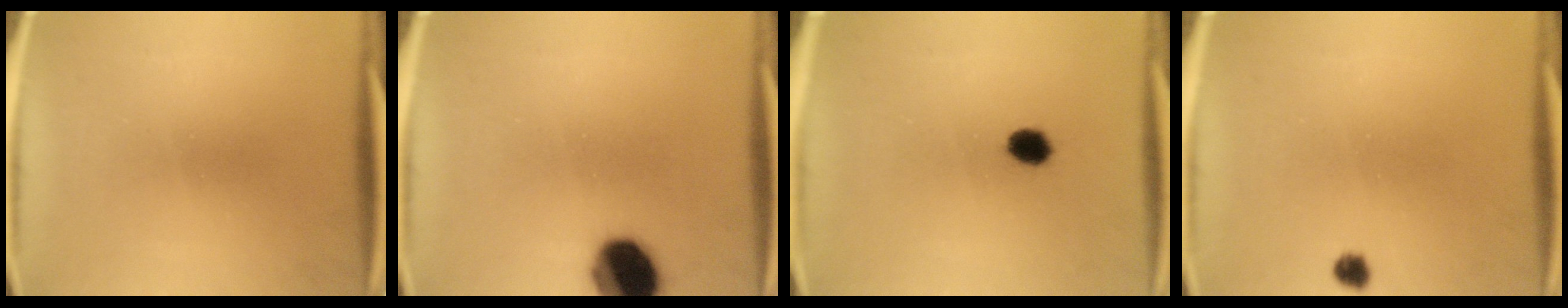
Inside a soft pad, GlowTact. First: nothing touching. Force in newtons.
{"total": 12.5}
{"total": 4.1}
{"total": 1.8}